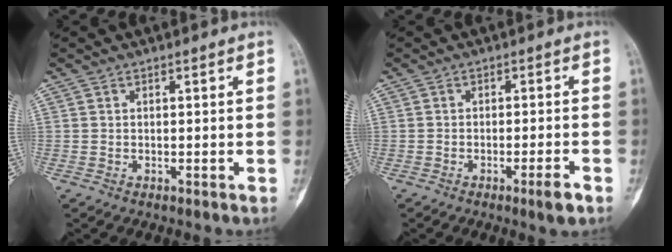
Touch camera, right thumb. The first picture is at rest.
{"total": 3.3, "force": [-2.0, 0.1, 2.6], "torque": [-0.043, 0.004, -0.033]}